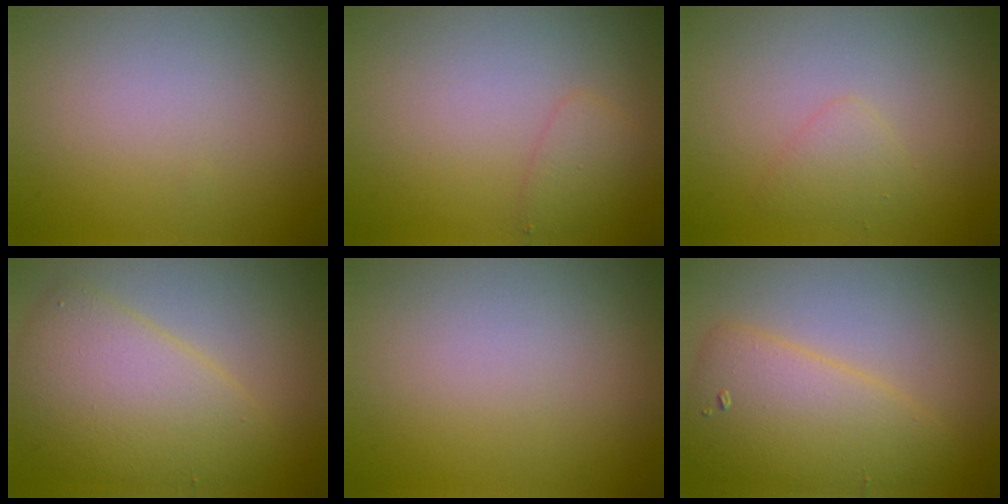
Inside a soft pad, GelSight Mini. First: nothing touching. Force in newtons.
{"total": 1.4, "press": 1.4, "slide": 0.1}
{"total": 1.4, "press": 1.4, "slide": 0.1}
{"total": 6.2, "press": 6.2, "slide": 0.1}
{"total": 0.0}
{"total": 5.1, "press": 5.1, "slide": 0.2}